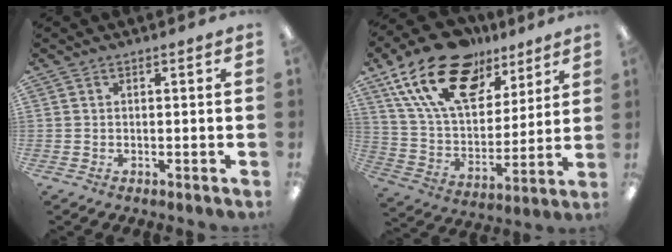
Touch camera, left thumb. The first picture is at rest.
{"total": 22.0, "force": [13.7, 11.8, 12.5], "torque": [-0.236, -0.068, 0.247]}